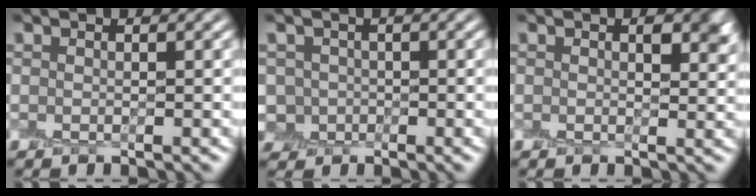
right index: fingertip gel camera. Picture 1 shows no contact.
{"total": 2.2, "force": [-0.4, 2.1, 0.4], "torque": [0.000, -0.001, -0.010]}
{"total": 2.4, "force": [0.7, 1.4, 1.8], "torque": [-0.019, -0.004, 0.010]}